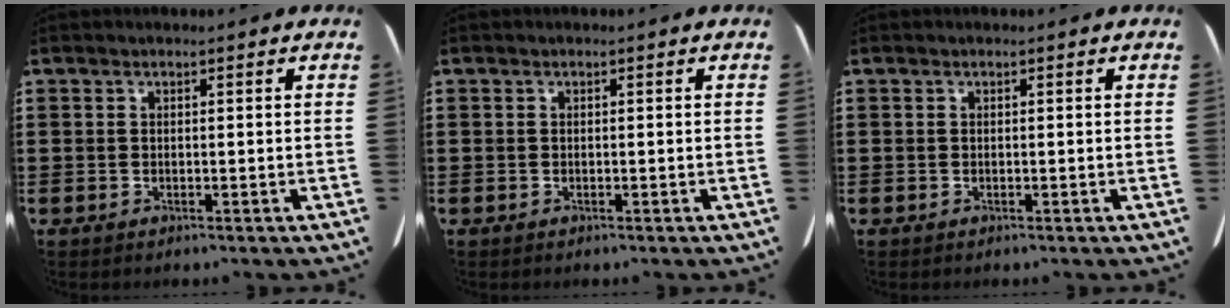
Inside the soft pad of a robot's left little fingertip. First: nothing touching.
{"total": 0.0}
{"total": 0.0}